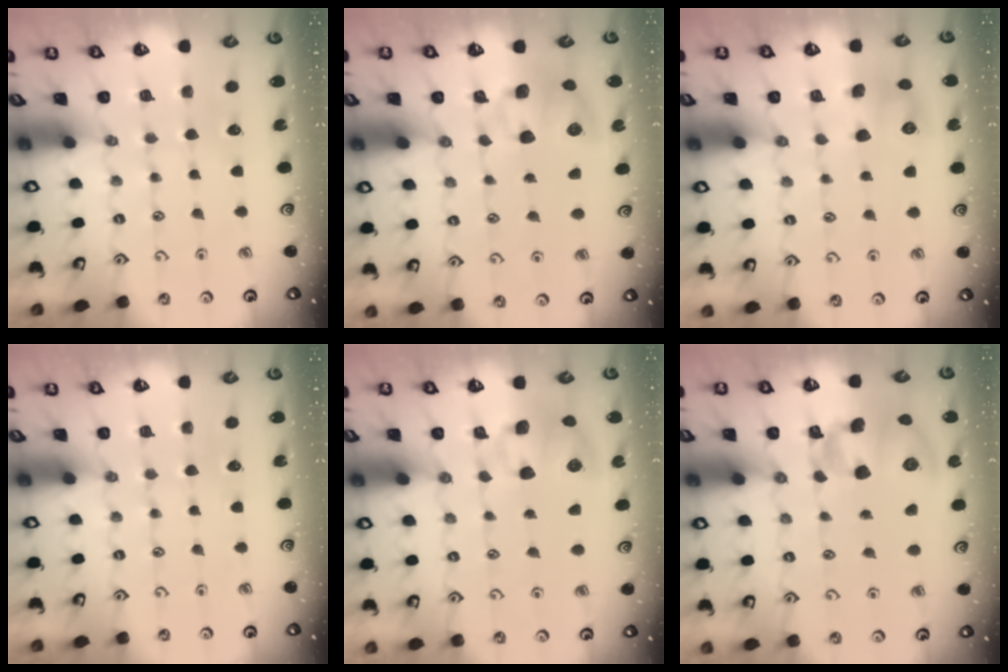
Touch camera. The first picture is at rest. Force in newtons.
{"total": 8.5, "press": 8.4, "slide": 1.2}
{"total": 8.3, "press": 8.3, "slide": 0.4}
{"total": 0.0}
{"total": 8.5, "press": 8.4, "slide": 1.2}
{"total": 14.7, "press": 14.5, "slide": 2.2}